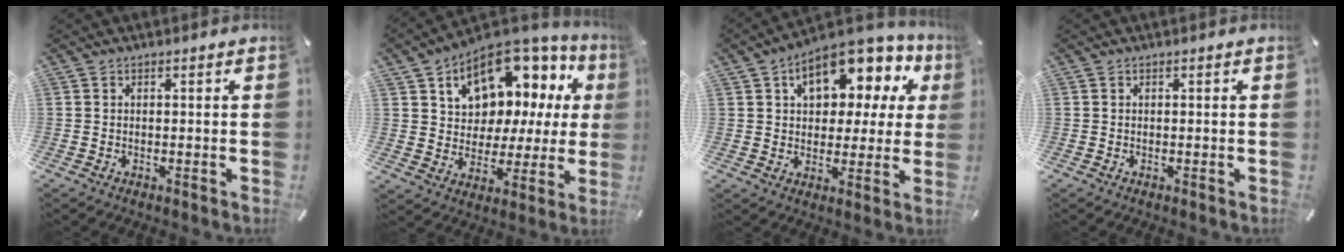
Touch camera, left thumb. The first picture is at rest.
{"total": 12.2, "force": [7.4, 8.3, 4.9], "torque": [-0.084, -0.065, 0.133]}
{"total": 13.4, "force": [6.5, 8.5, 8.0], "torque": [-0.120, -0.037, 0.113]}
{"total": 0.0}